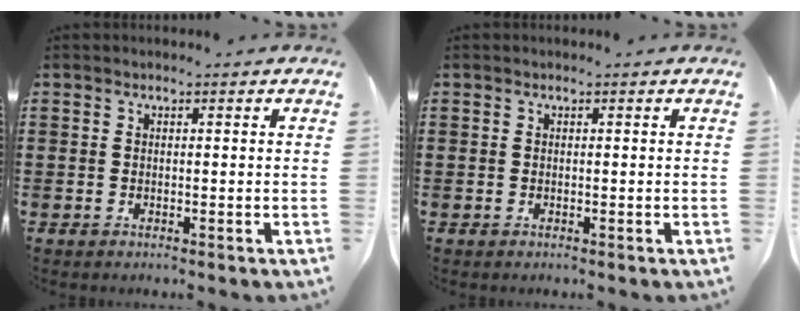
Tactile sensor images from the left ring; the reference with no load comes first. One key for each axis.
{"total": 0.0}